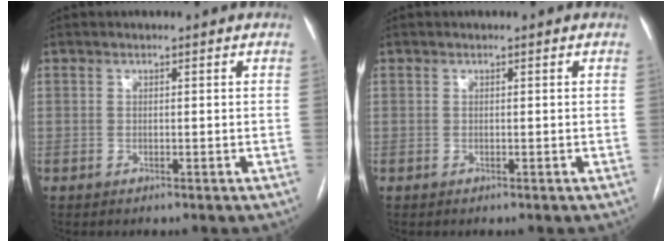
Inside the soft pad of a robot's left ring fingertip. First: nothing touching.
{"total": 0.0}